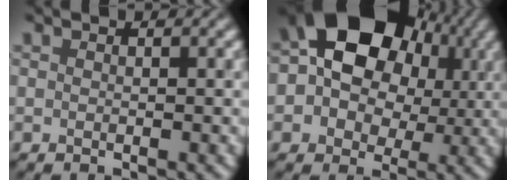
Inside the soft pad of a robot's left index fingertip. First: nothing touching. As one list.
[{"total": 14.7, "force": [3.9, 11.3, 8.5], "torque": [-0.137, 0.053, 0.042]}]